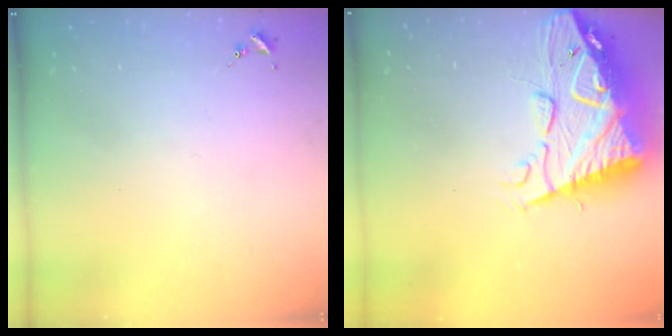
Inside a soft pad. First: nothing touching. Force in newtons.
{"total": 17.9, "press": 17.8, "slide": 1.7}